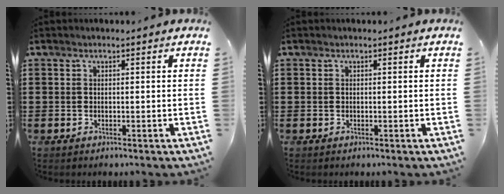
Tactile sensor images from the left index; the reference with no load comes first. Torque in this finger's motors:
{"motor_torque": [0.00, 0.00, -0.02, -0.01]}